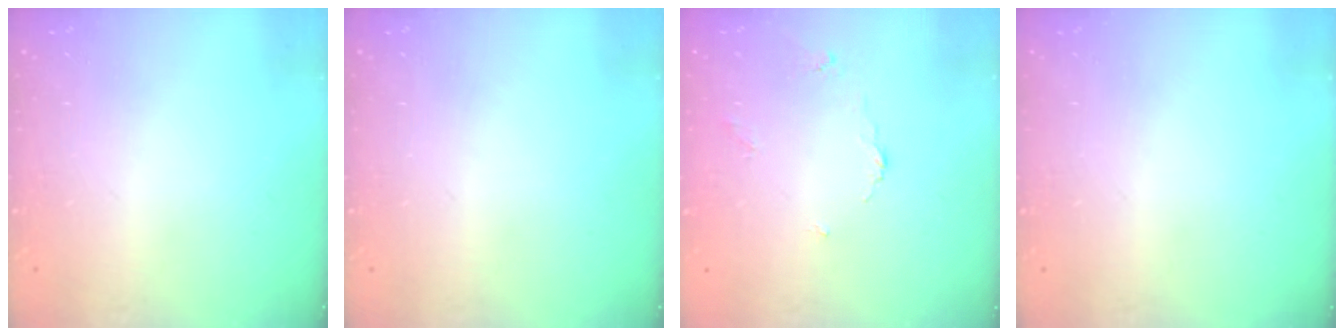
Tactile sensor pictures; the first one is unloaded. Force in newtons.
{"total": 0.0}
{"total": 2.6, "press": 2.5, "slide": 0.4}
{"total": 0.0}